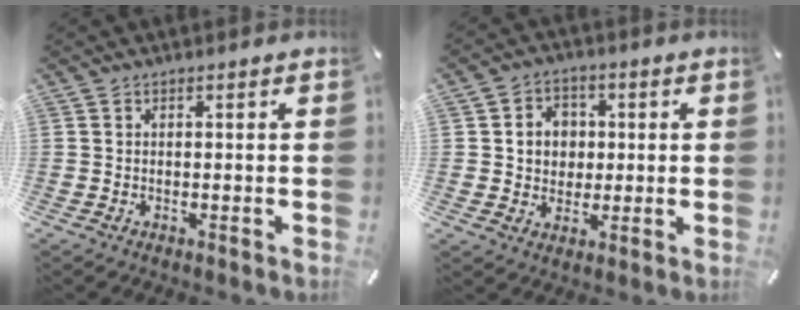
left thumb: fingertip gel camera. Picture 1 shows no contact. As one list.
[{"total": 6.7, "force": [0.6, 6.4, 2.1], "torque": [-0.041, 0.012, 0.011]}]